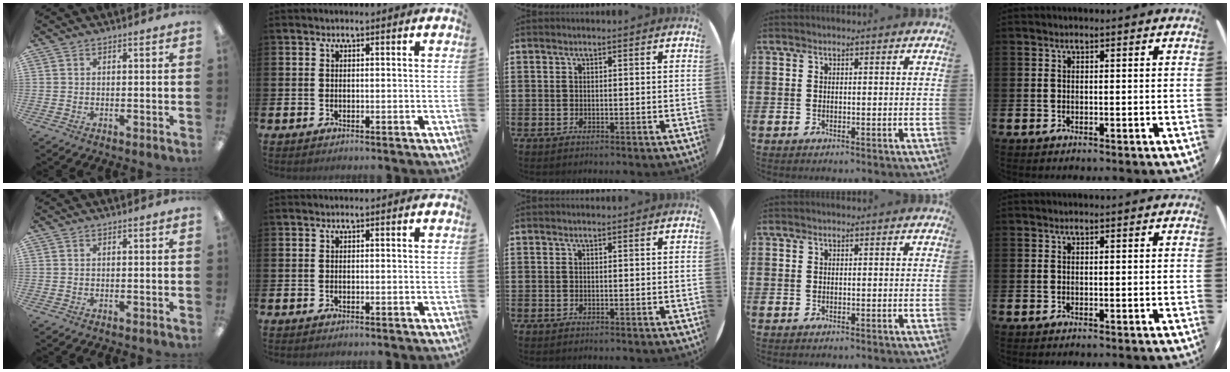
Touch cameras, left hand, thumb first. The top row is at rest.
{}